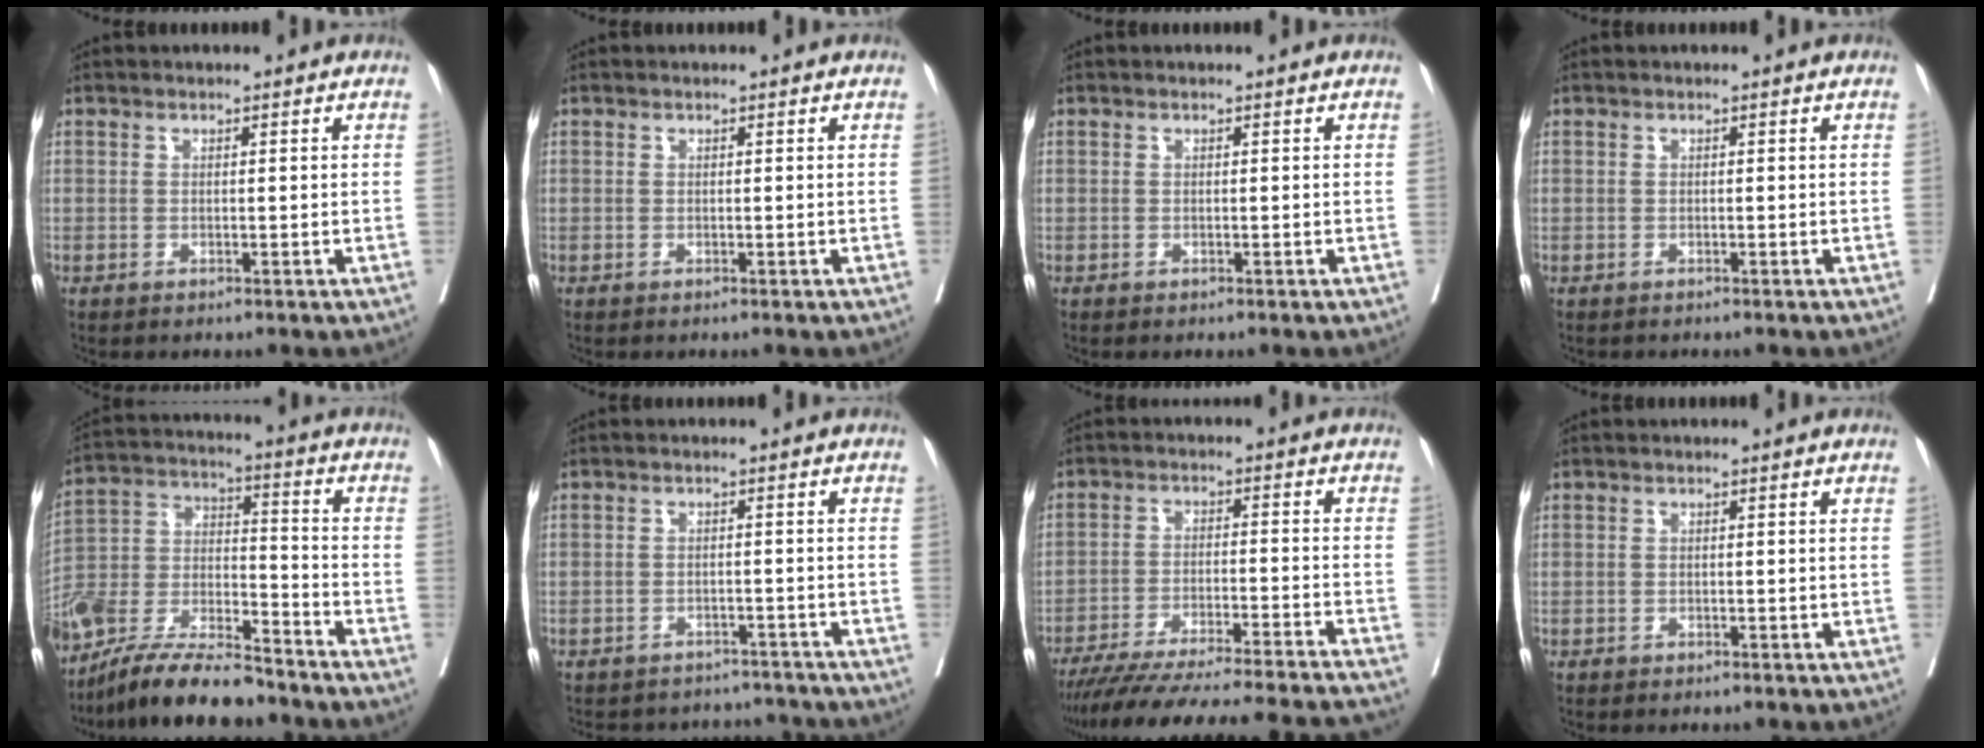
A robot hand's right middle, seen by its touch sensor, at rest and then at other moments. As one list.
[{"total": 0.0}, {"total": 0.0}, {"total": 0.6, "force": [-0.5, 0.3, 0.0], "torque": [-0.011, 0.000, -0.011]}, {"total": 19.0, "force": [-16.3, 3.8, 9.1], "torque": [-0.208, -0.011, -0.306]}, {"total": 10.1, "force": [-9.5, 3.2, 0.8], "torque": [-0.016, 0.019, -0.112]}, {"total": 24.2, "force": [-22.1, -0.5, 9.9], "torque": [-0.123, -0.051, -0.310]}, {"total": 1.1, "force": [-1.0, 0.4, 0.4], "torque": [-0.014, -0.003, -0.013]}]